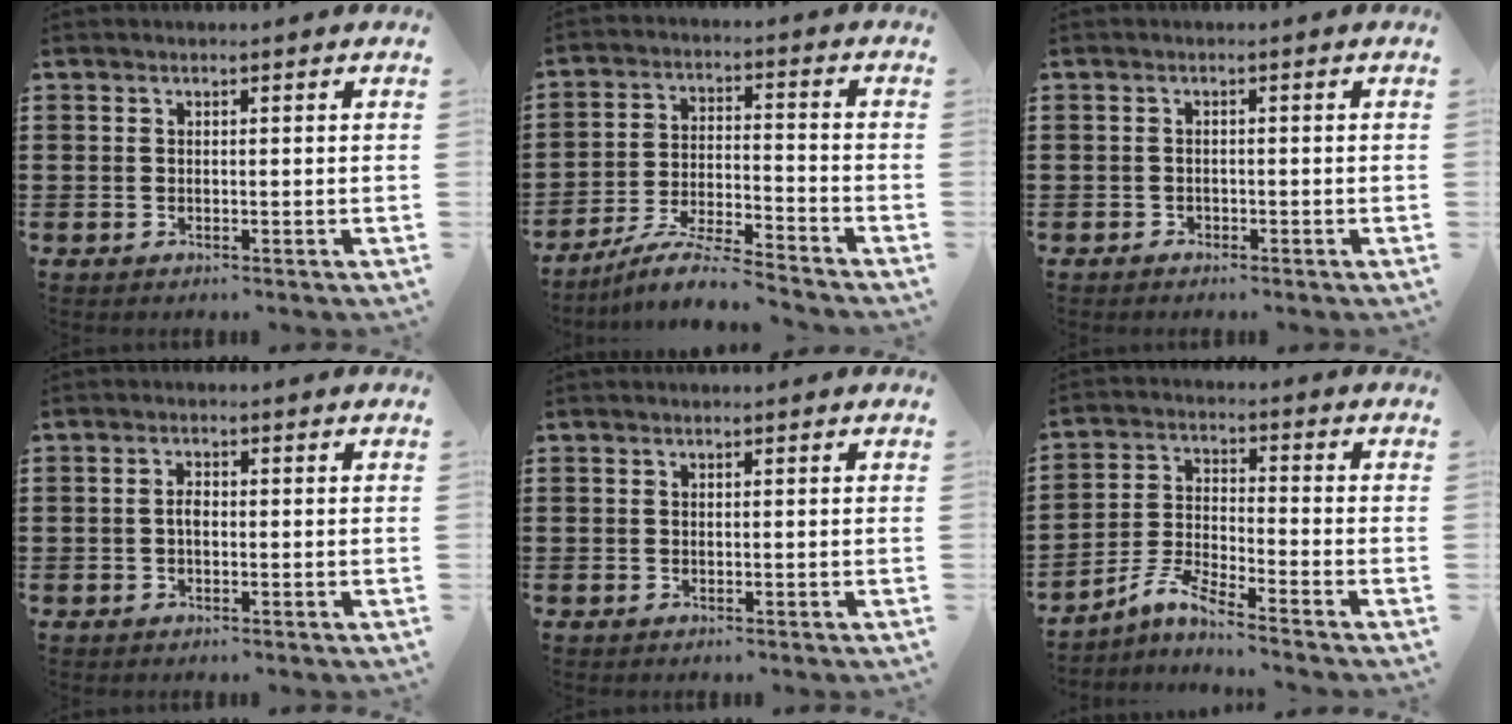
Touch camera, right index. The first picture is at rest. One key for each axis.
{"total": 7.7, "fx": -7.2, "fy": -0.1, "fz": 2.8, "tx": -0.057, "ty": -0.002, "tz": -0.141}
{"total": 1.0, "fx": -0.9, "fy": 0.4, "fz": 0.0, "tx": -0.002, "ty": 0.002, "tz": -0.021}
{"total": 1.7, "fx": -0.3, "fy": 0.8, "fz": 1.4, "tx": -0.028, "ty": 0.004, "tz": -0.007}
{"total": 0.0}
{"total": 5.4, "fx": -4.9, "fy": -0.1, "fz": 2.4, "tx": -0.071, "ty": -0.014, "tz": -0.102}